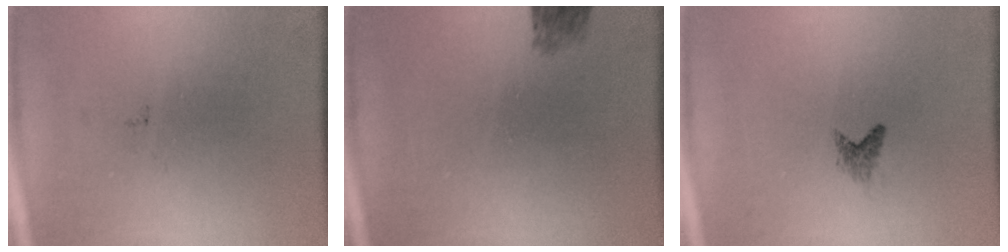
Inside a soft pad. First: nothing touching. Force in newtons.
{"total": 2.2}
{"total": 1.0}